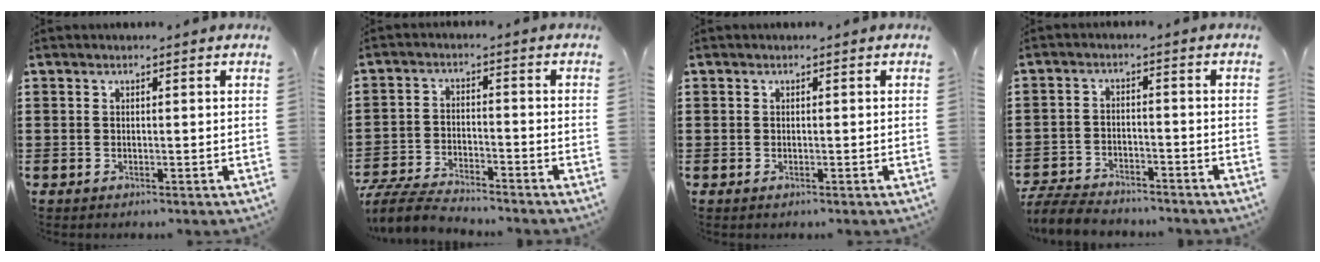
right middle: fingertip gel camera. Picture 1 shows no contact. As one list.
[{"total": 5.9, "force": [-5.6, 0.8, 1.7], "torque": [-0.051, 0.000, -0.115]}, {"total": 0.5, "force": [0.5, 0.1, -0.1], "torque": [0.004, 0.002, 0.011]}, {"total": 5.4, "force": [-5.2, 1.1, 0.9], "torque": [-0.023, 0.007, -0.106]}]